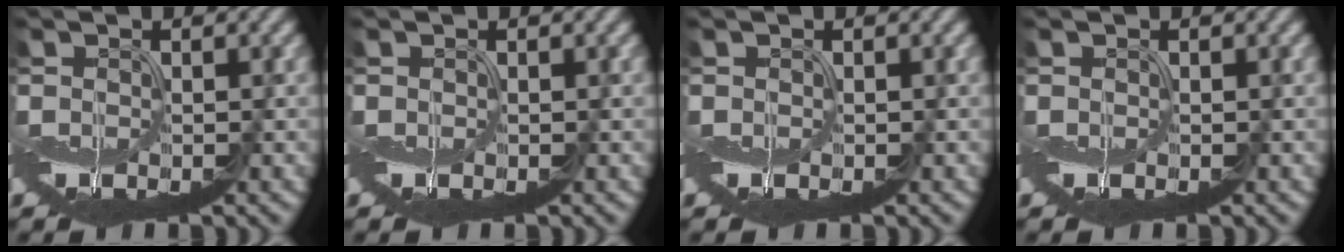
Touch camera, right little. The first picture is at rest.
{"total": 0.0}
{"total": 0.0}
{"total": 0.0}